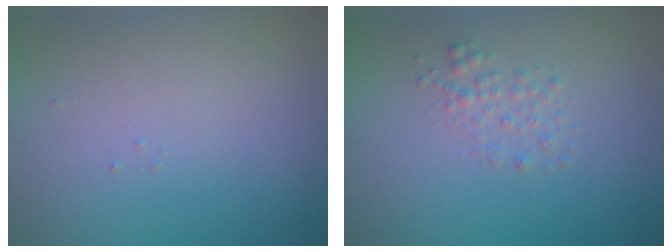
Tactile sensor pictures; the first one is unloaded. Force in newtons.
{"total": 1.4, "press": 1.4, "slide": 0.1}